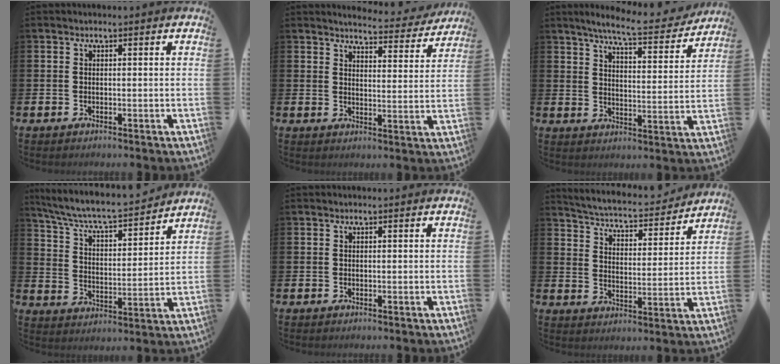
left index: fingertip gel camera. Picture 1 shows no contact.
{"total": 4.4, "force": [4.3, 0.6, 0.6], "torque": [-0.015, -0.035, 0.071]}
{"total": 7.2, "force": [6.6, 0.3, 2.8], "torque": [-0.062, -0.043, 0.108]}
{"total": 7.2, "force": [6.8, 0.8, 2.4], "torque": [-0.080, -0.054, 0.113]}
{"total": 0.0}
{"total": 4.9, "force": [4.8, 0.7, 0.8], "torque": [-0.043, -0.045, 0.077]}